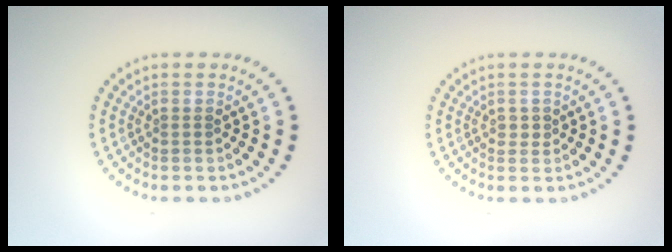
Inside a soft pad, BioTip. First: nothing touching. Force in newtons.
{"total": 0.9, "press": 0.9, "slide": 0.2}